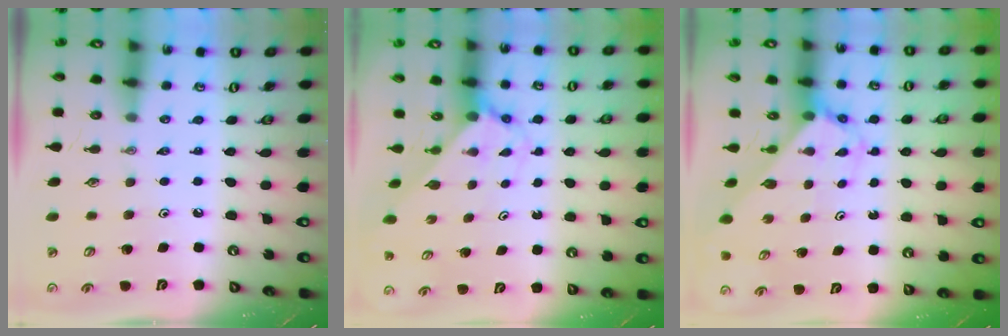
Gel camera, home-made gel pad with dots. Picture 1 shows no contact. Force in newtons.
{"total": 2.3, "press": 2.3, "slide": 0.2}
{"total": 2.6, "press": 2.6, "slide": 0.2}